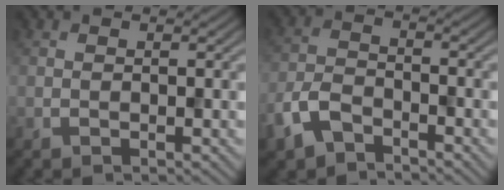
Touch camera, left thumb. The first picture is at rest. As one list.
[{"total": 5.6, "force": [-3.9, 2.7, 2.9], "torque": [-0.064, -0.005, -0.092]}]